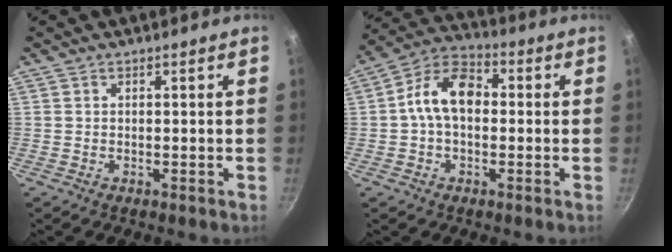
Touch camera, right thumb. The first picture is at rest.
{"total": 10.7, "force": [0.2, 7.1, 8.0], "torque": [-0.115, 0.034, -0.015]}